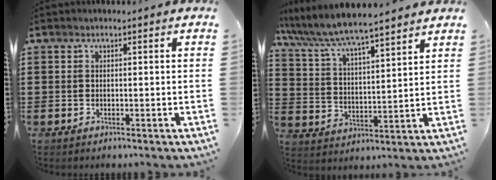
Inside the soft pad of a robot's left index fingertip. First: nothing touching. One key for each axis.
{"total": 6.3, "fx": 5.8, "fy": -0.1, "fz": 2.3, "tx": -0.072, "ty": -0.036, "tz": 0.096}